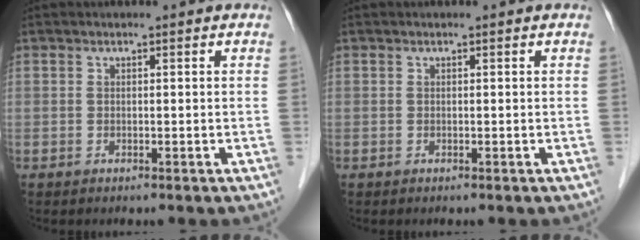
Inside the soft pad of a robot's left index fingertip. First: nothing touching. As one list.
[{"total": 0.0}]